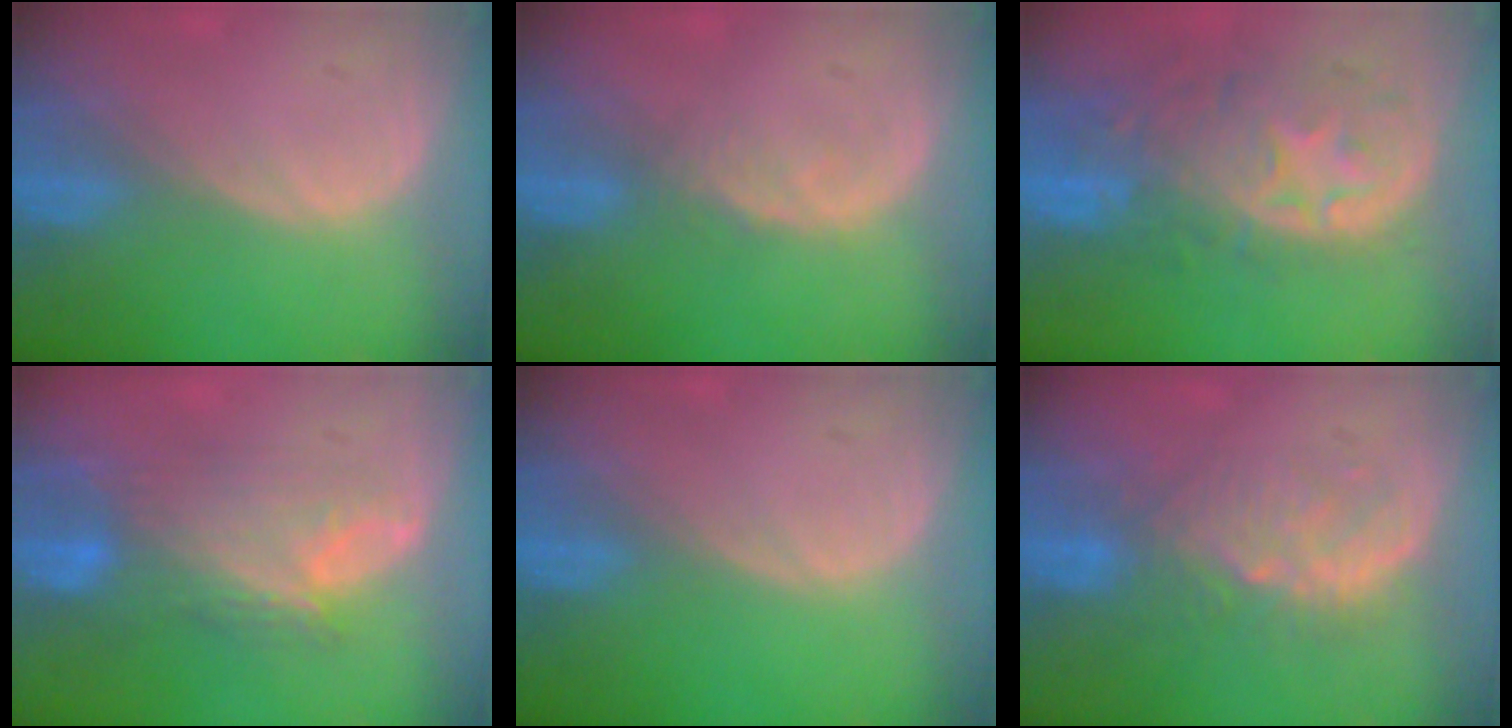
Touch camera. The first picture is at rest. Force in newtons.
{"total": 1.4, "press": 1.4, "slide": 0.2}
{"total": 11.0, "press": 9.7, "slide": 5.2}
{"total": 8.6, "press": 7.8, "slide": 3.6}
{"total": 0.0}
{"total": 6.3, "press": 6.1, "slide": 1.8}